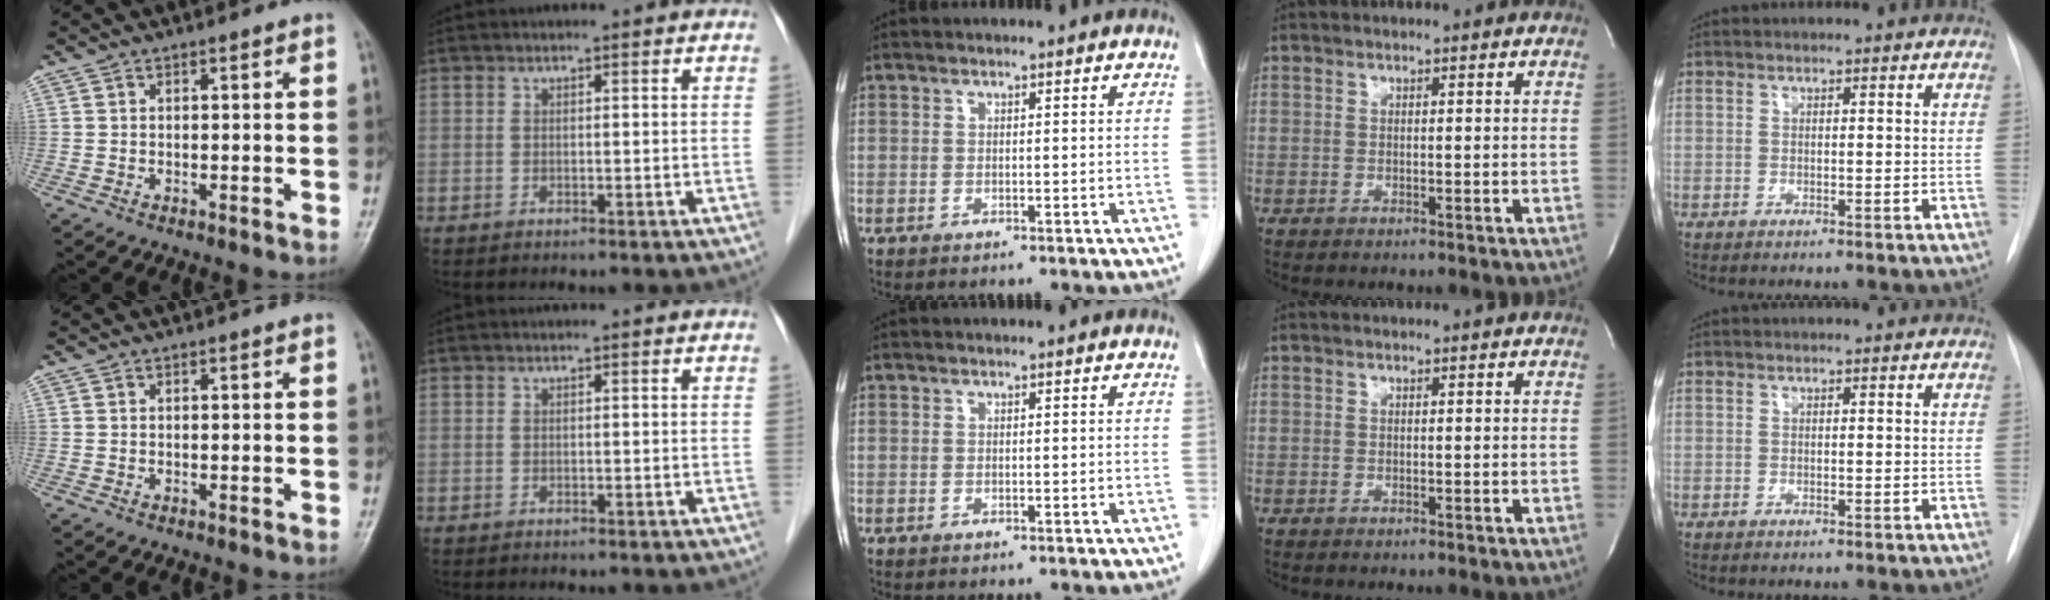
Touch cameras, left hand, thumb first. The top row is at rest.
{}